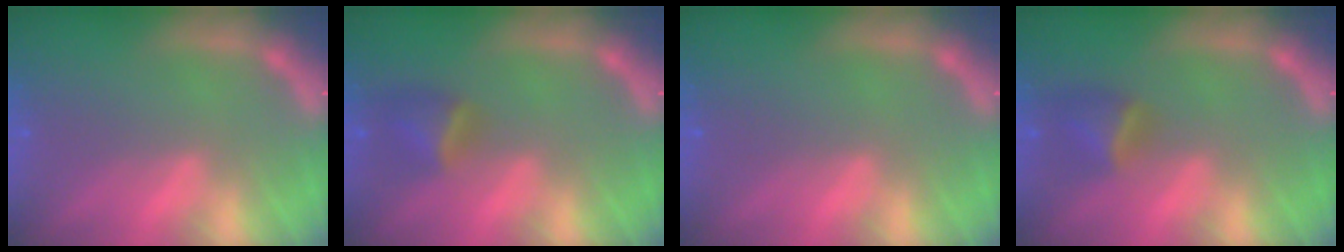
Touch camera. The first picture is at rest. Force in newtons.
{"total": 2.9}
{"total": 0.0}
{"total": 2.9}